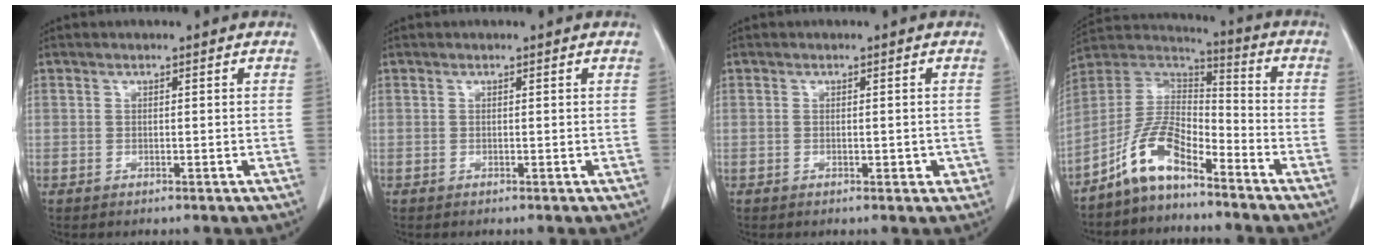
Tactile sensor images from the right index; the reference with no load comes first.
{"total": 0.0}
{"total": 1.5, "force": [-0.3, 0.9, 1.2], "torque": [-0.011, 0.001, 0.002]}
{"total": 9.6, "force": [-6.8, 3.5, 5.9], "torque": [-0.134, 0.025, -0.132]}